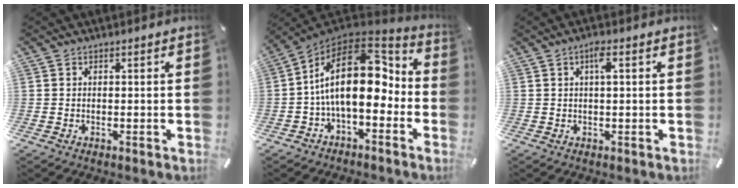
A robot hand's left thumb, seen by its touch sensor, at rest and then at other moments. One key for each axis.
{"total": 20.9, "fx": 1.1, "fy": 11.4, "fz": 17.5, "tx": -0.320, "ty": -0.005, "tz": 0.018}
{"total": 3.0, "fx": 0.8, "fy": 0.6, "fz": 2.8, "tx": -0.058, "ty": 0.005, "tz": 0.011}